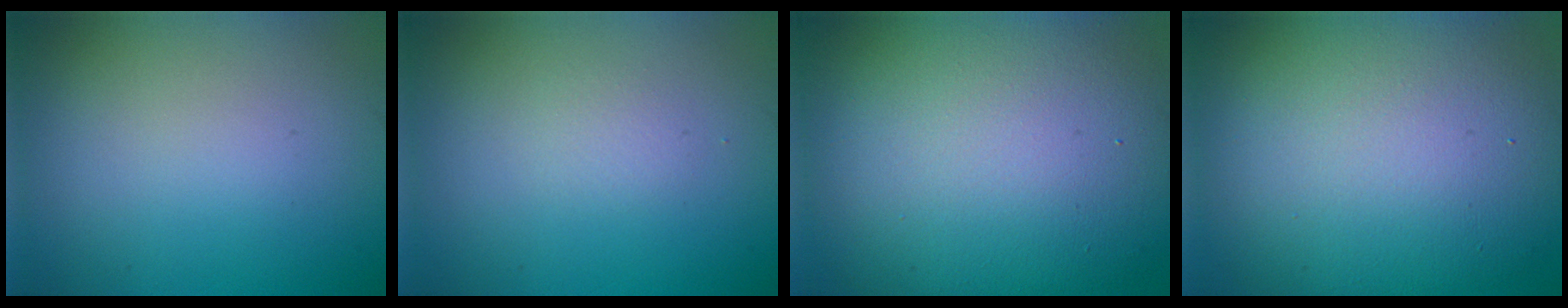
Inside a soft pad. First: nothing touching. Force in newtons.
{"total": 0.7, "press": 0.7, "slide": 0.0}
{"total": 16.8, "press": 16.7, "slide": 1.2}
{"total": 15.8, "press": 15.8, "slide": 0.6}